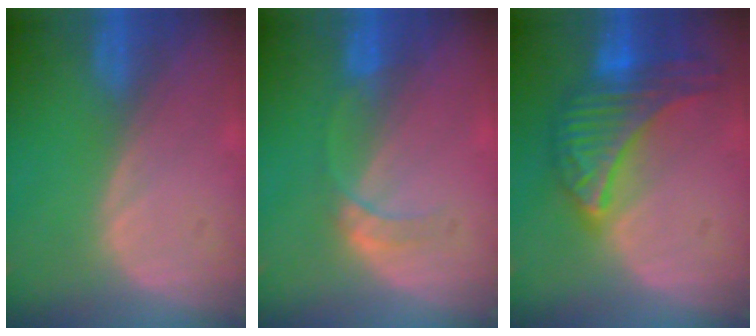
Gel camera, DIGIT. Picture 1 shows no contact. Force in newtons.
{"total": 3.0, "press": 3.0, "slide": 0.3}
{"total": 10.0, "press": 10.0, "slide": 0.5}